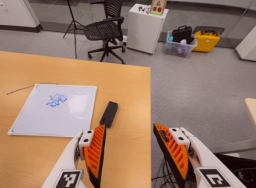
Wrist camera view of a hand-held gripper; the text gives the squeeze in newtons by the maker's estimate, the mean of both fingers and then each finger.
{"total": 0.0}